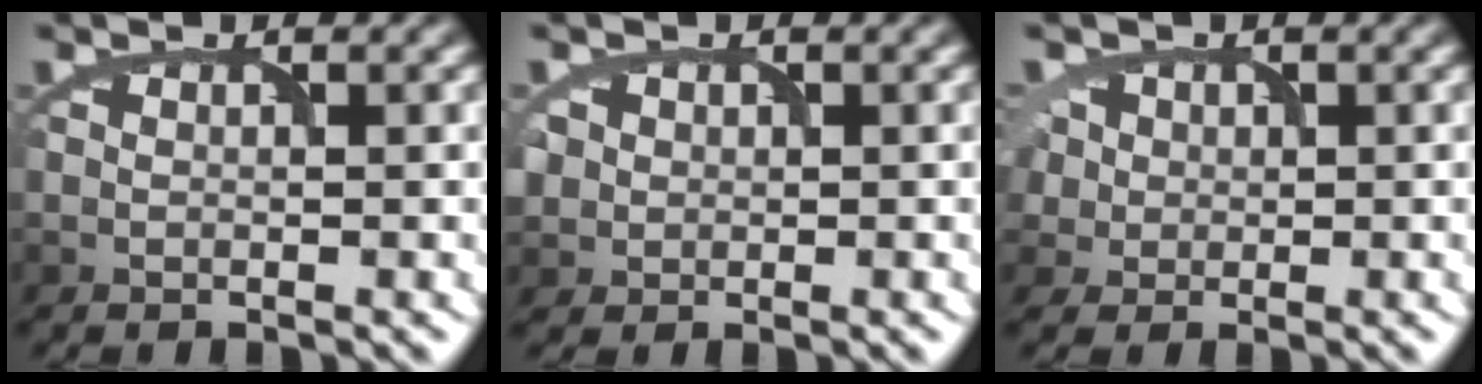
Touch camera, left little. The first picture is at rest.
{"total": 1.6, "force": [0.5, 1.5, -0.1], "torque": [0.000, -0.004, 0.029]}
{"total": 3.9, "force": [0.6, 3.5, 1.7], "torque": [-0.040, 0.023, 0.009]}